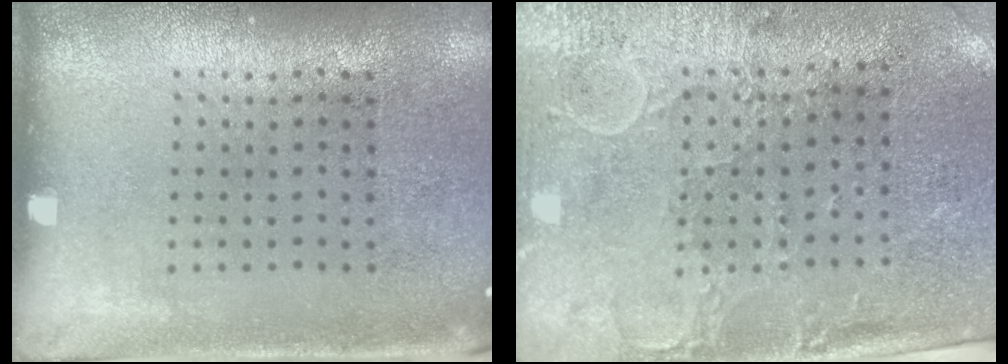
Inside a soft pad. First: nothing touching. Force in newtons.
{"total": 2.9, "press": 2.5, "slide": 1.5}